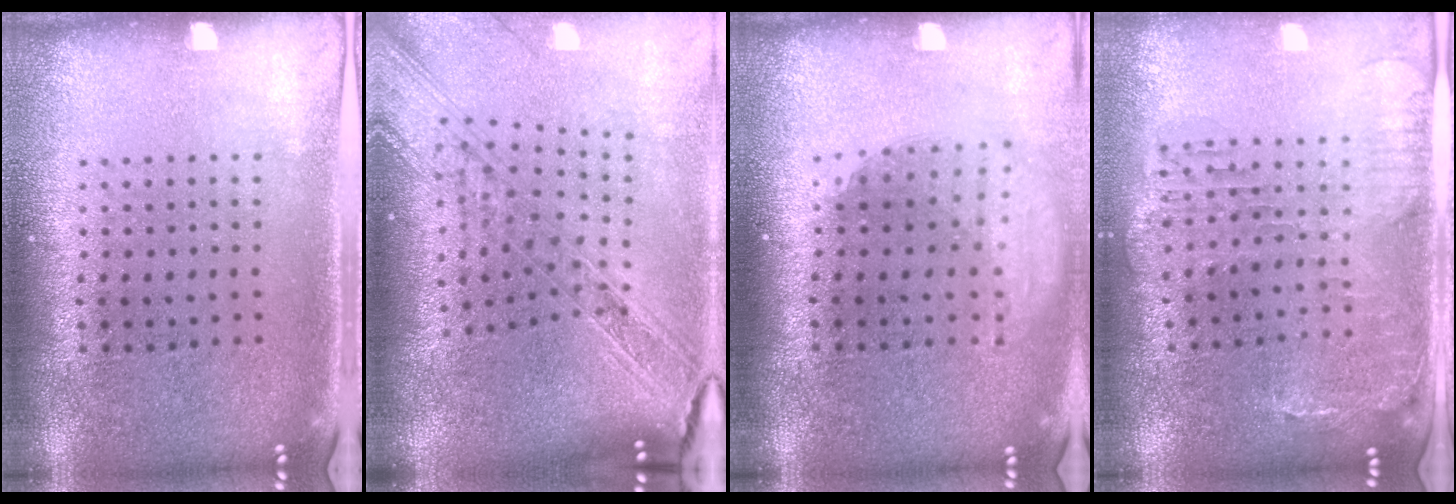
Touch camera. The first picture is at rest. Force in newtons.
{"total": 2.5, "press": 2.1, "slide": 1.3}
{"total": 1.8, "press": 1.4, "slide": 1.2}
{"total": 0.9, "press": 0.8, "slide": 0.3}